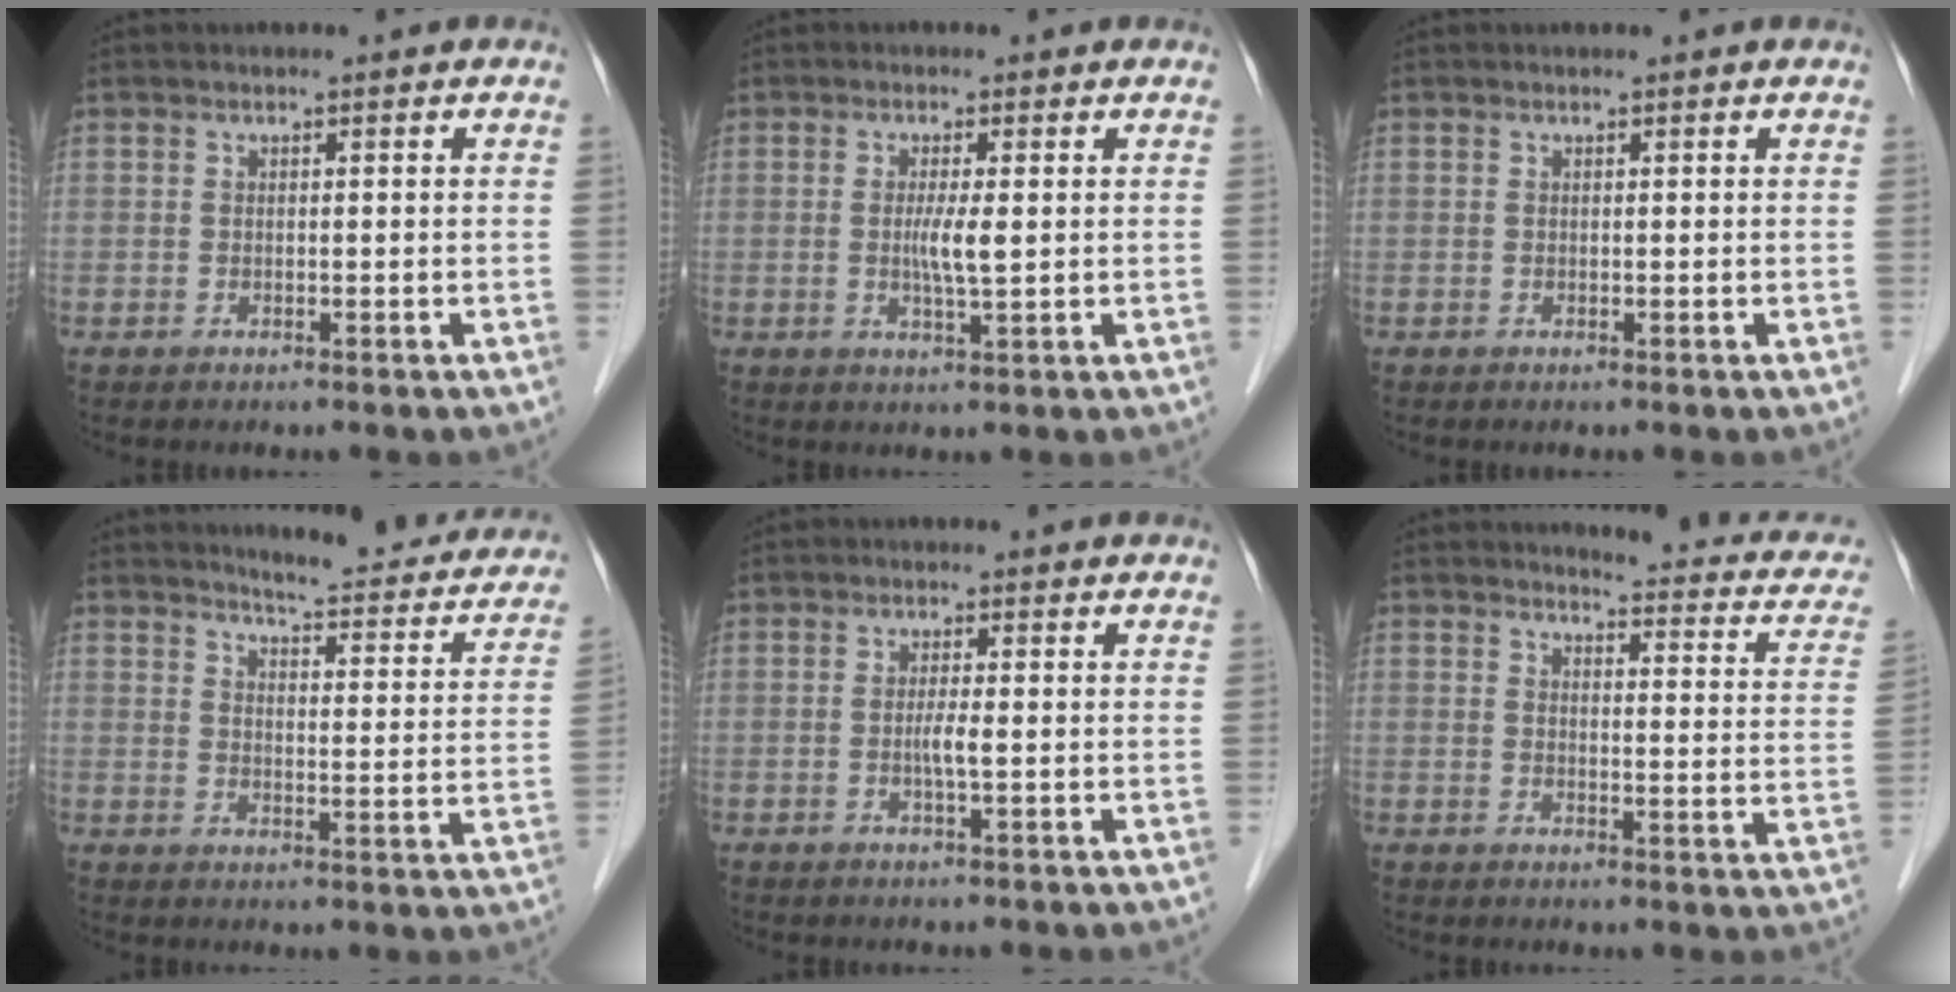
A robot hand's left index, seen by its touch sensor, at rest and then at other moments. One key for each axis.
{"total": 3.4, "fx": 0.2, "fy": 0.0, "fz": 3.4, "tx": -0.068, "ty": -0.006, "tz": 0.004}
{"total": 0.6, "fx": 0.6, "fy": 0.1, "fz": 0.2, "tx": -0.004, "ty": 0.003, "tz": 0.005}
{"total": 16.3, "fx": 15.1, "fy": 2.5, "fz": 5.5, "tx": -0.054, "ty": -0.044, "tz": 0.166}
{"total": 2.1, "fx": -0.3, "fy": -0.1, "fz": 2.1, "tx": -0.041, "ty": -0.001, "tz": -0.005}
{"total": 12.5, "fx": 11.3, "fy": 2.5, "fz": 4.5, "tx": -0.032, "ty": -0.033, "tz": 0.099}